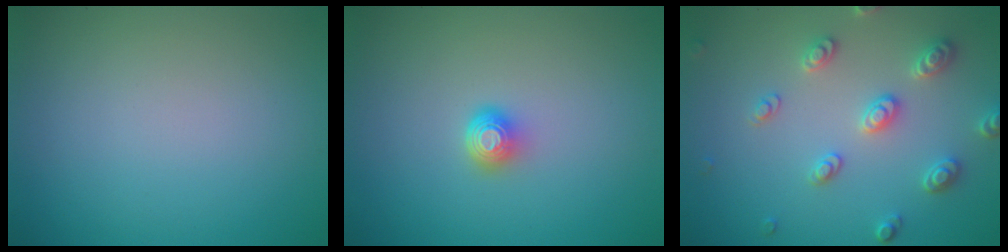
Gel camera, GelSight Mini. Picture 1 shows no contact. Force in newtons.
{"total": 1.6, "press": 1.2, "slide": 1.1}
{"total": 3.5, "press": 3.2, "slide": 1.3}